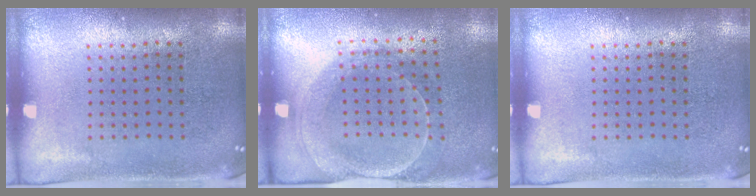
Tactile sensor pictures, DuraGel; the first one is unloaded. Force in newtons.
{"total": 1.7, "press": 1.7, "slide": 0.3}
{"total": 0.0}